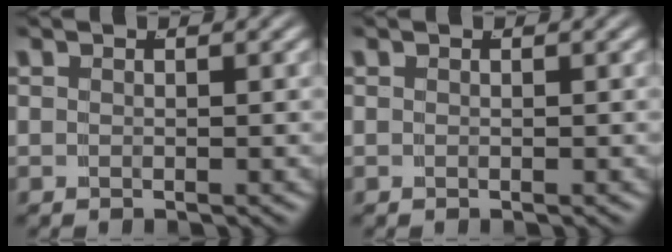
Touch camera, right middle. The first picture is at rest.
{"total": 0.0}